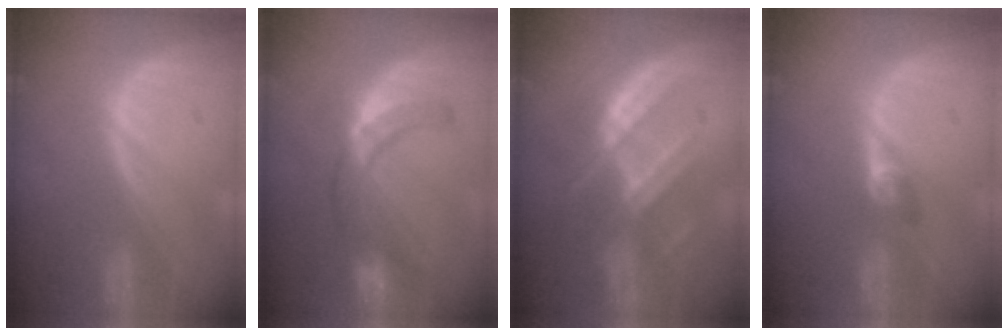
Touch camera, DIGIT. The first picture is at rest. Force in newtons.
{"total": 7.5, "press": 7.3, "slide": 1.8}
{"total": 7.4, "press": 7.2, "slide": 1.9}
{"total": 2.9, "press": 2.4, "slide": 1.5}